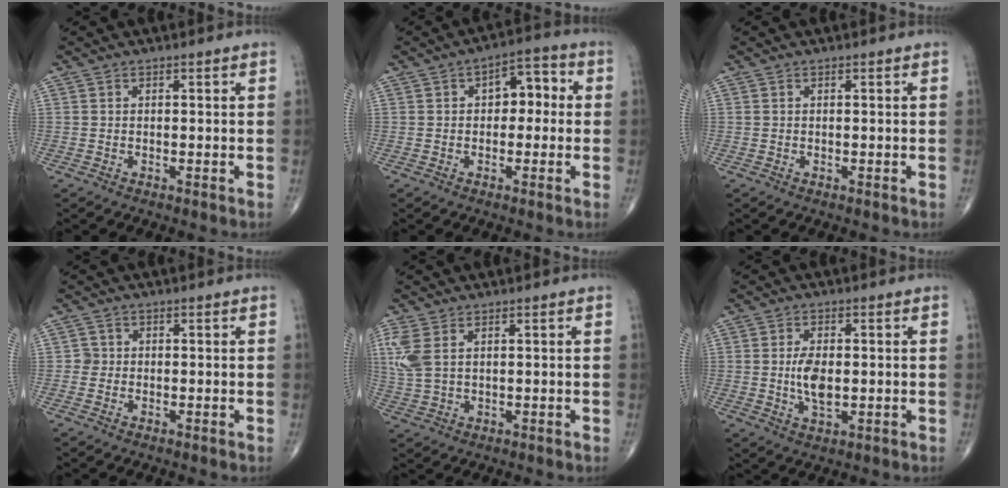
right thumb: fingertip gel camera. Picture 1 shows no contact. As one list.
[{"total": 6.8, "force": [0.6, 4.1, 5.4], "torque": [-0.044, 0.024, 0.000]}, {"total": 0.0}, {"total": 1.3, "force": [-0.1, 1.3, 0.1], "torque": [0.007, 0.004, -0.004]}, {"total": 5.8, "force": [2.1, 3.1, 4.4], "torque": [-0.126, 0.004, 0.052]}, {"total": 5.6, "force": [-0.1, 2.8, 4.9], "torque": [-0.093, -0.007, 0.000]}]